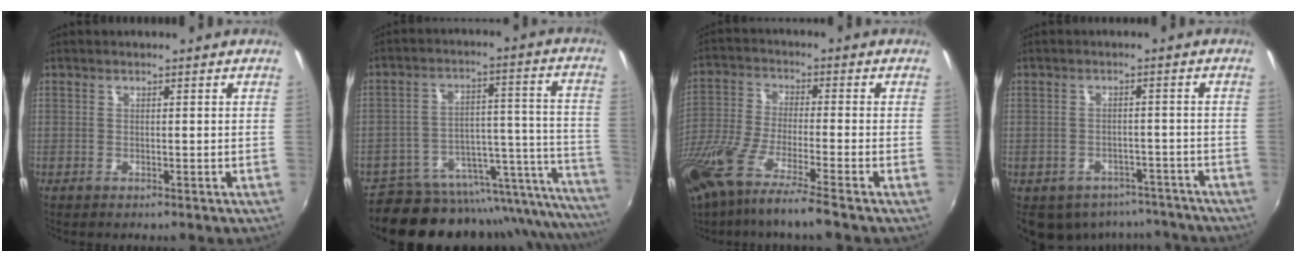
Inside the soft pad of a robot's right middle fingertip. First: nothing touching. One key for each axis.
{"total": 24.3, "fx": -18.2, "fy": 10.7, "fz": 12.0, "tx": -0.153, "ty": 0.021, "tz": -0.237}
{"total": 15.5, "fx": -11.1, "fy": 1.0, "fz": 10.7, "tx": -0.216, "ty": -0.056, "tz": -0.203}
{"total": 12.9, "fx": -9.5, "fy": 7.5, "fz": 4.4, "tx": -0.102, "ty": 0.007, "tz": -0.106}